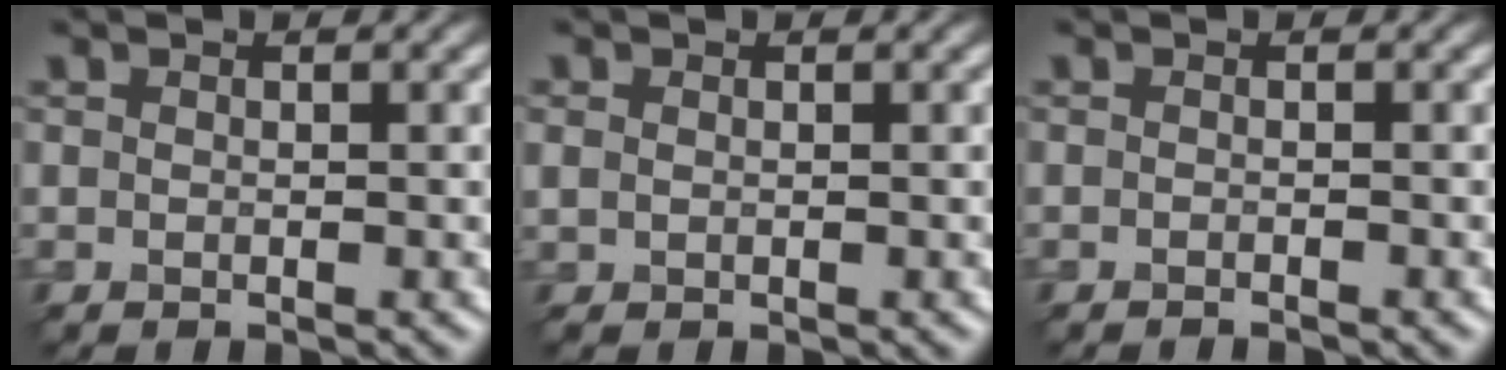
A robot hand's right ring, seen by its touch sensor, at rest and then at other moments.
{"total": 0.7, "force": [0.2, 0.6, 0.3], "torque": [-0.008, -0.001, 0.005]}
{"total": 0.8, "force": [-0.7, 0.1, 0.3], "torque": [0.000, -0.003, -0.014]}